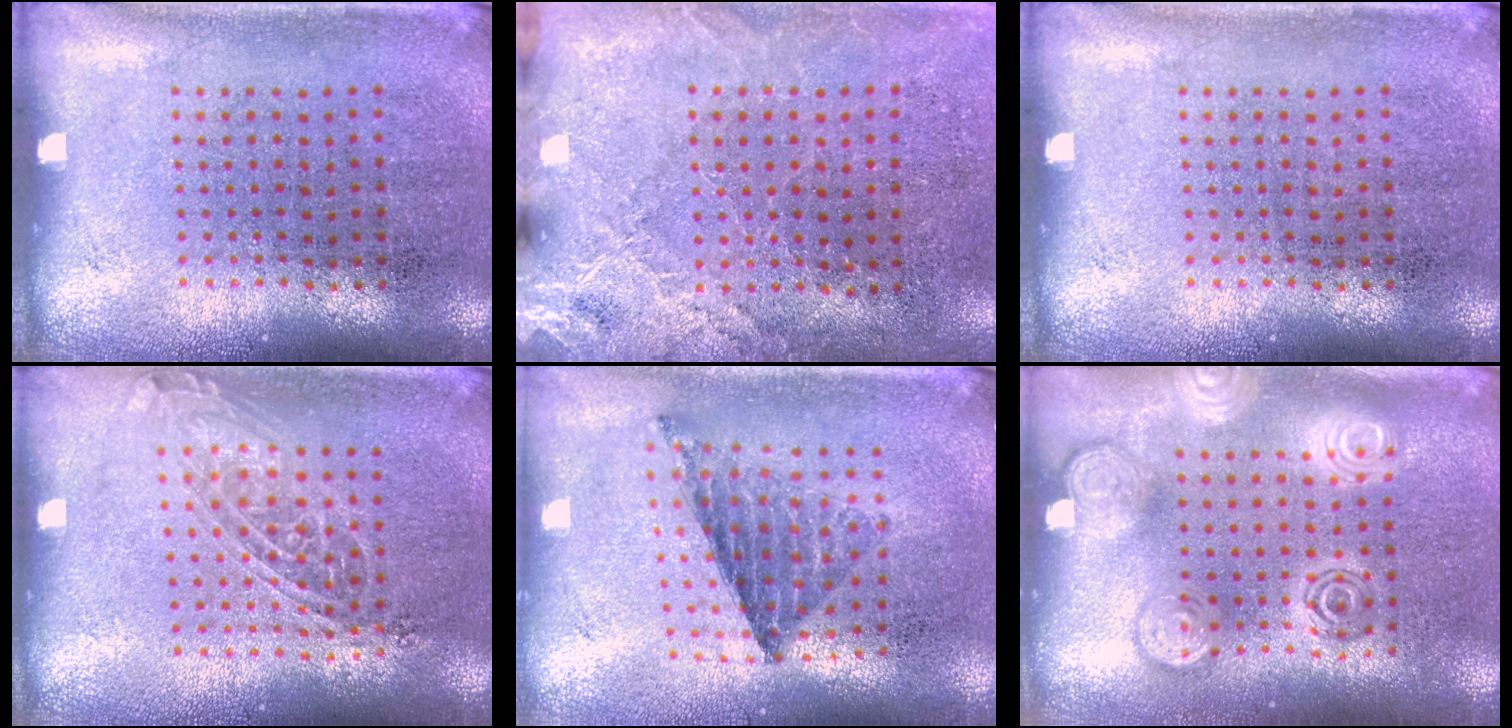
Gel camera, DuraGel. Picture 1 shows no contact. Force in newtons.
{"total": 2.6, "press": 2.5, "slide": 0.7}
{"total": 0.0}
{"total": 1.4, "press": 1.2, "slide": 0.7}
{"total": 0.8, "press": 0.8, "slide": 0.1}
{"total": 2.0, "press": 2.0, "slide": 0.2}